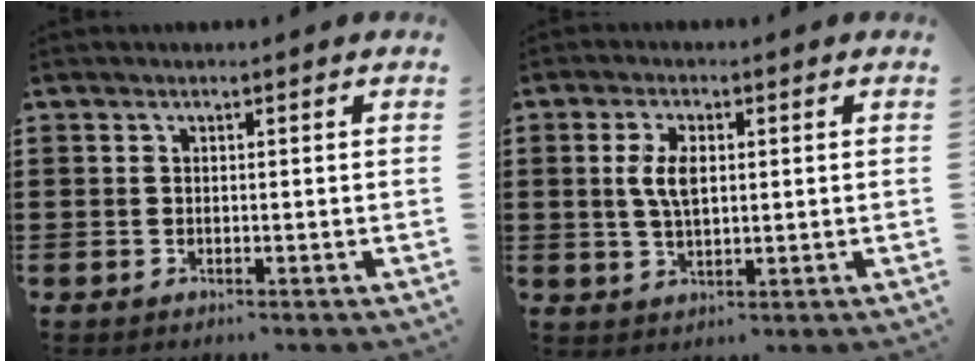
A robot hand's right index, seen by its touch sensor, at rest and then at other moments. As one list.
[{"total": 5.0, "force": [0.8, 2.2, 4.4], "torque": [-0.098, 0.007, 0.010]}]